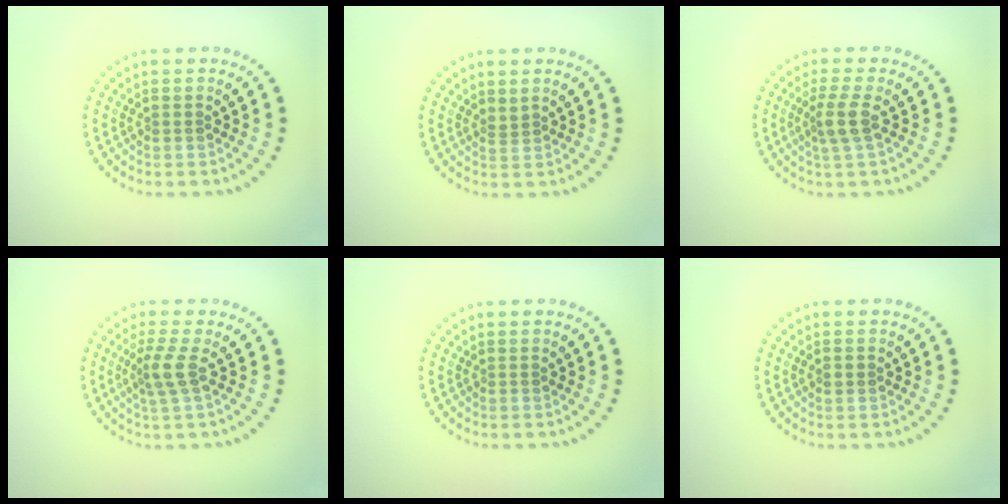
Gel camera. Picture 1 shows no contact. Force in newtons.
{"total": 0.7, "press": 0.4, "slide": 0.6}
{"total": 2.5, "press": 2.0, "slide": 1.6}
{"total": 2.5, "press": 1.9, "slide": 1.6}
{"total": 0.0}
{"total": 1.0, "press": 1.0, "slide": 0.1}